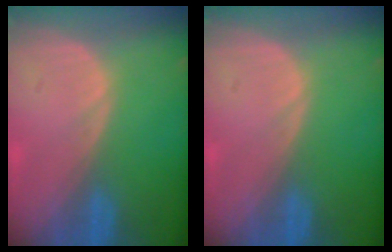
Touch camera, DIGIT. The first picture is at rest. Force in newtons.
{"total": 0.0}